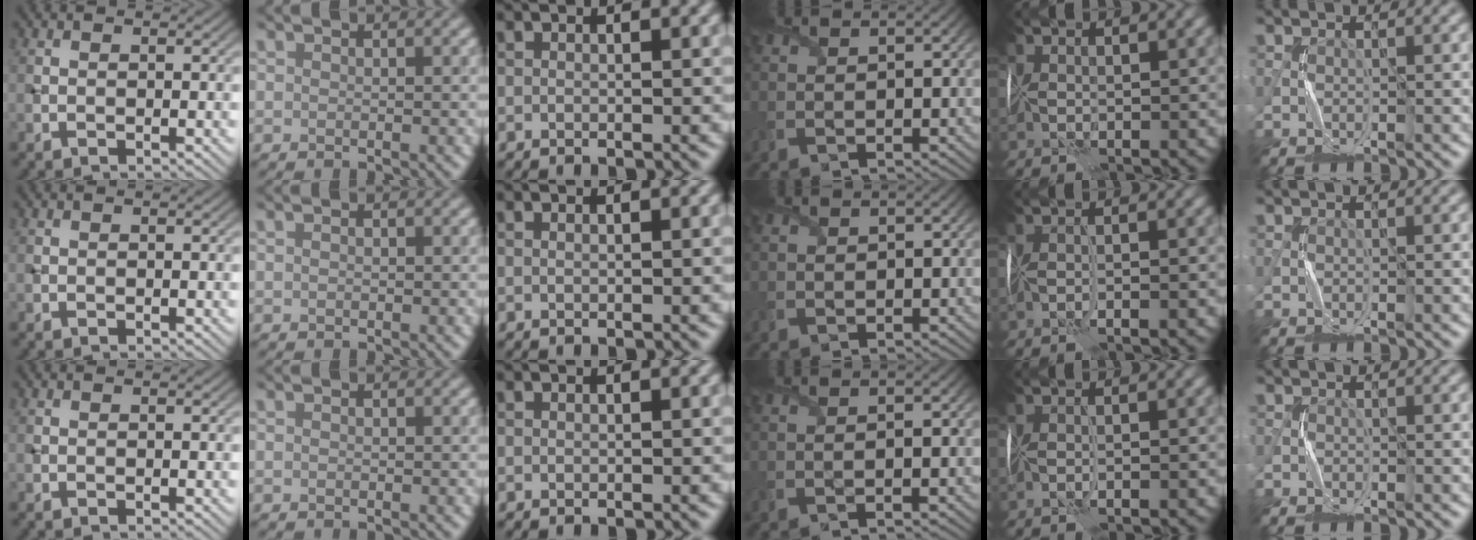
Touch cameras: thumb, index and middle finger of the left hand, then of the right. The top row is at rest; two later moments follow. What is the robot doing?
{"motion": "fold", "object": "wrapping paper"}